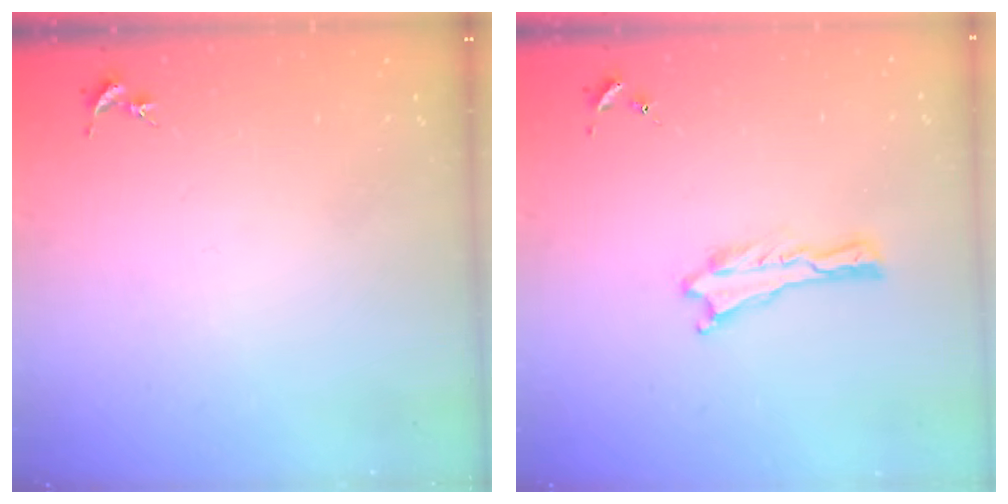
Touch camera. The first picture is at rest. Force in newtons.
{"total": 0.0}